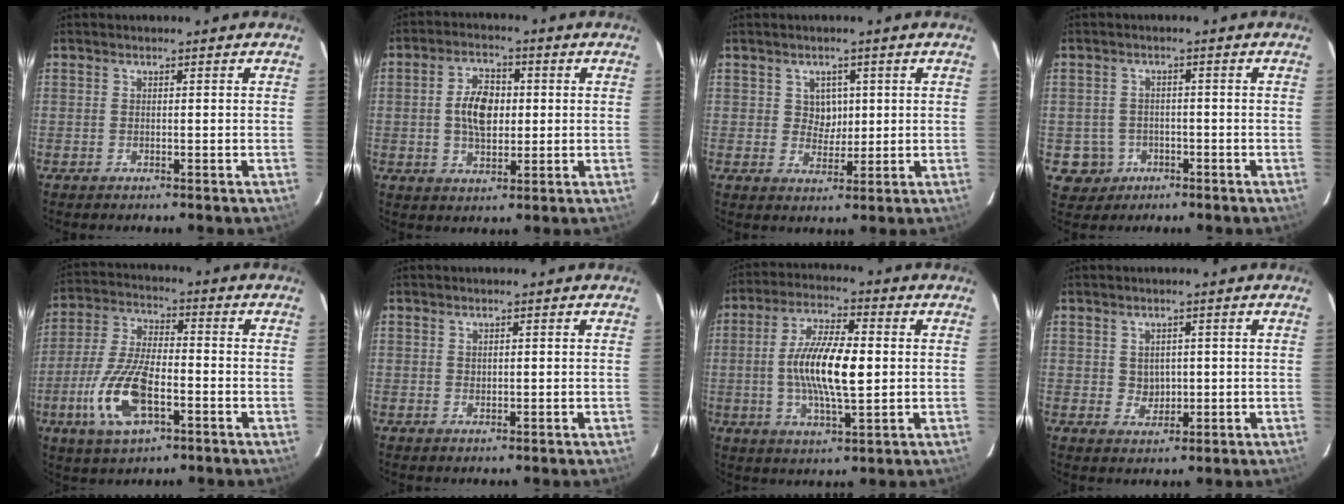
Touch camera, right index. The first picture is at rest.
{"total": 7.4, "force": [0.3, 4.2, 6.0], "torque": [-0.113, 0.010, 0.008]}
{"total": 0.6, "force": [0.1, 0.6, 0.1], "torque": [-0.001, 0.002, 0.002]}
{"total": 4.9, "force": [-1.7, 4.6, 0.3], "torque": [-0.018, 0.015, -0.020]}
{"total": 13.9, "force": [-5.1, 5.7, 11.7], "torque": [-0.255, -0.008, -0.094]}
{"total": 0.7, "force": [0.3, 0.6, 0.3], "torque": [-0.004, 0.003, 0.007]}
{"total": 12.6, "force": [-0.1, 3.8, 12.1], "torque": [-0.229, 0.005, -0.002]}
{"total": 2.9, "force": [0.5, 2.7, 1.1], "torque": [-0.016, 0.005, 0.015]}